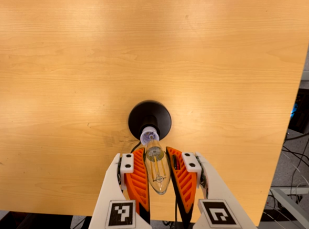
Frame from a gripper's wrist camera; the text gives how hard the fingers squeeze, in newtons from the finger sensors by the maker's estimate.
{"total": 21.9, "left": 23.5, "right": 20.3}